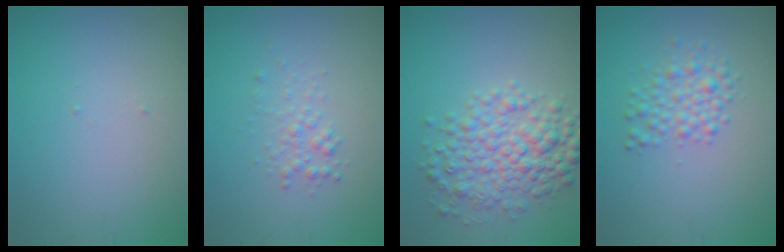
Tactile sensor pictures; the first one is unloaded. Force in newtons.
{"total": 1.4, "press": 1.4, "slide": 0.1}
{"total": 5.4, "press": 5.4, "slide": 0.1}
{"total": 2.7, "press": 2.7, "slide": 0.1}